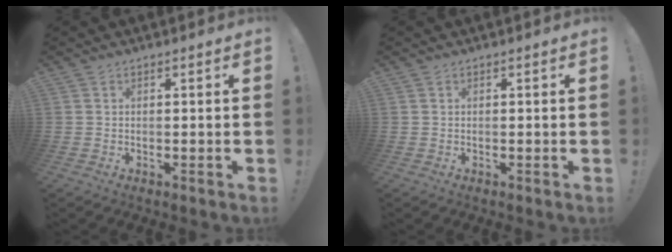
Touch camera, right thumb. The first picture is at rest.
{"total": 0.0}